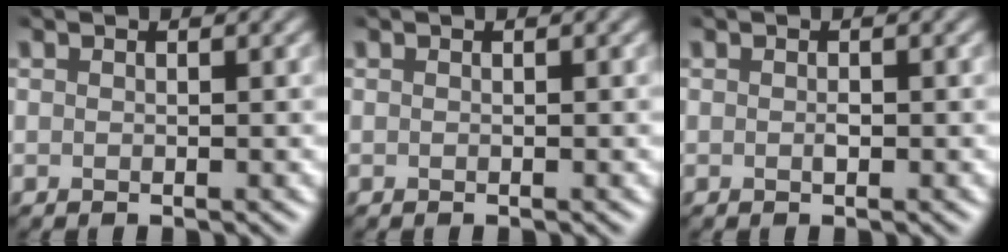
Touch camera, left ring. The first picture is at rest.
{"total": 0.0}
{"total": 0.5, "force": [-0.3, 0.2, 0.4], "torque": [-0.011, 0.001, -0.007]}